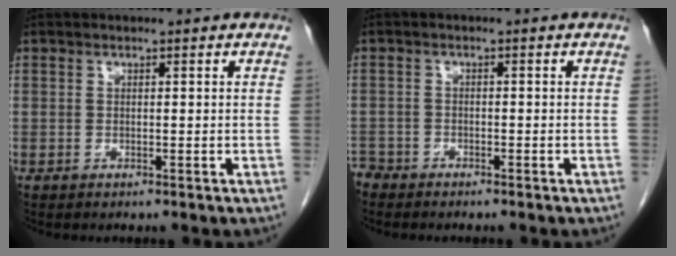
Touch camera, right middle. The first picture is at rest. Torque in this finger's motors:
{"motor_torque": [0.21, -0.46, 0.12, 0.00]}